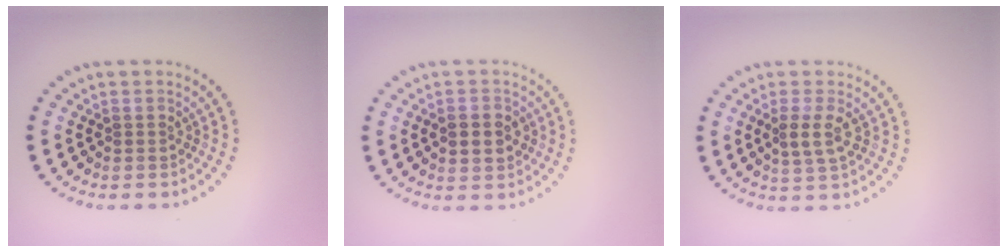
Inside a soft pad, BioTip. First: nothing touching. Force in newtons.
{"total": 3.2, "press": 3.2, "slide": 0.1}
{"total": 2.2, "press": 2.1, "slide": 0.6}